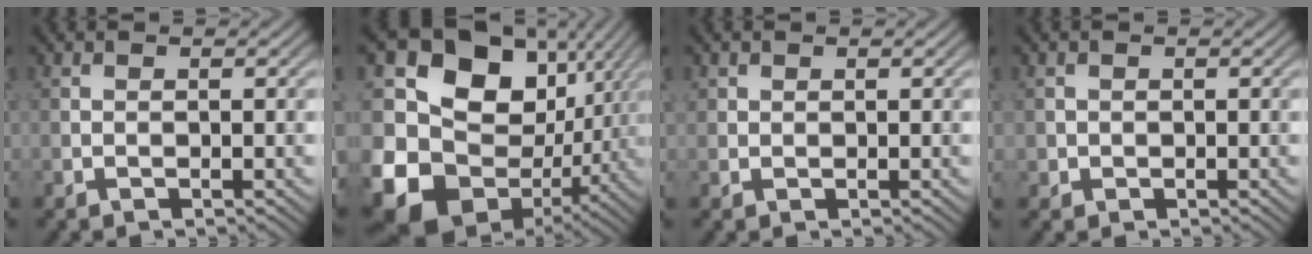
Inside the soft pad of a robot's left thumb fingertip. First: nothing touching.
{"total": 19.8, "force": [-0.1, 16.6, 10.8], "torque": [-0.242, -0.047, 0.022]}
{"total": 1.0, "force": [0.6, 0.8, 0.2], "torque": [-0.002, -0.003, 0.012]}
{"total": 1.2, "force": [0.0, 1.2, 0.1], "torque": [0.000, -0.006, -0.002]}